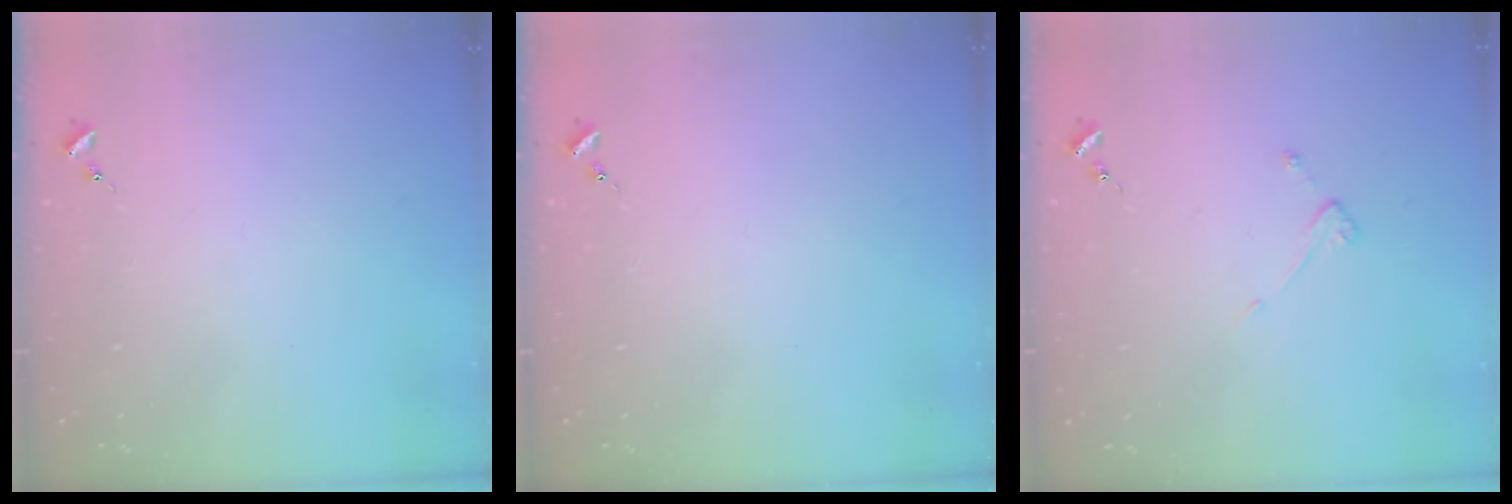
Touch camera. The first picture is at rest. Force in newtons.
{"total": 0.0}
{"total": 3.5, "press": 3.5, "slide": 0.3}